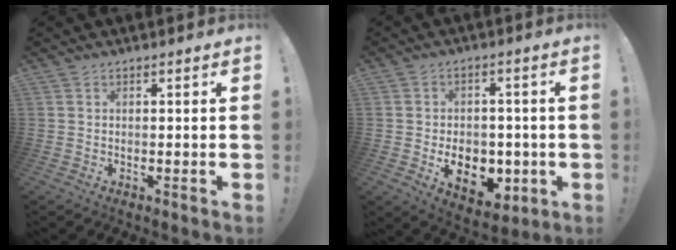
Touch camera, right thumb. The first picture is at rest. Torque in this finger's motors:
{"motor_torque": [1.34, 1.93, 0.76, -0.82, 0.05]}